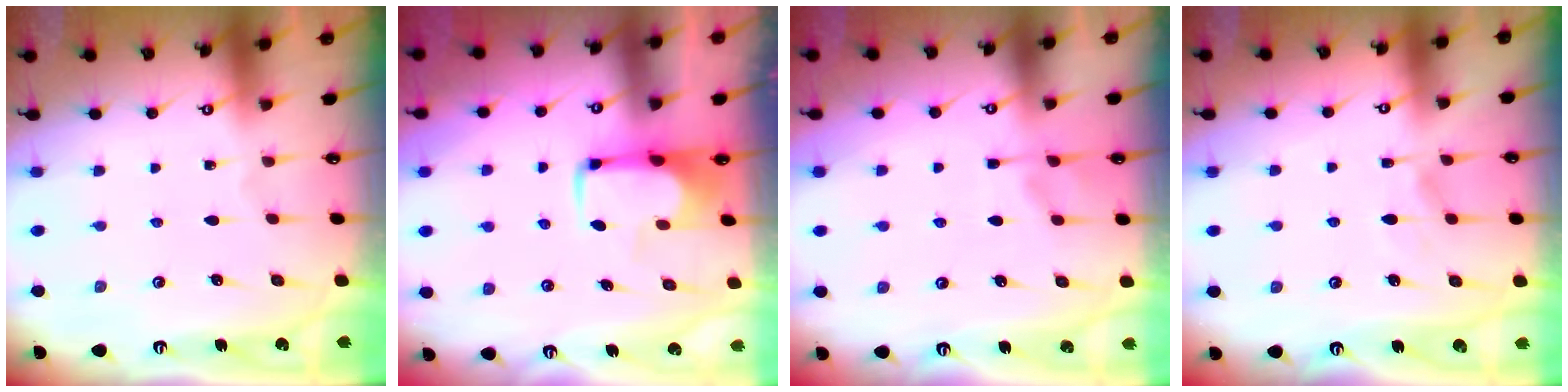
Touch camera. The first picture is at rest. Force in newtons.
{"total": 1.8, "press": 1.7, "slide": 0.5}
{"total": 0.9, "press": 0.2, "slide": 0.9}
{"total": 5.4, "press": 5.4, "slide": 0.6}